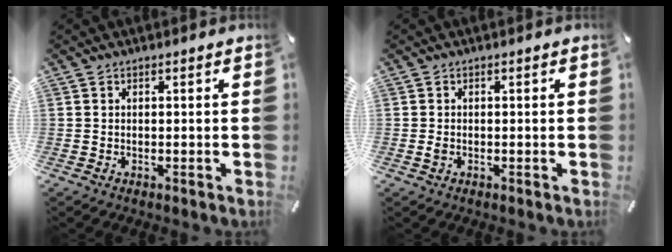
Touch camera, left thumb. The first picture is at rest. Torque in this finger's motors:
{"motor_torque": [0.37, 0.62, 0.17, -0.04, 0.01]}